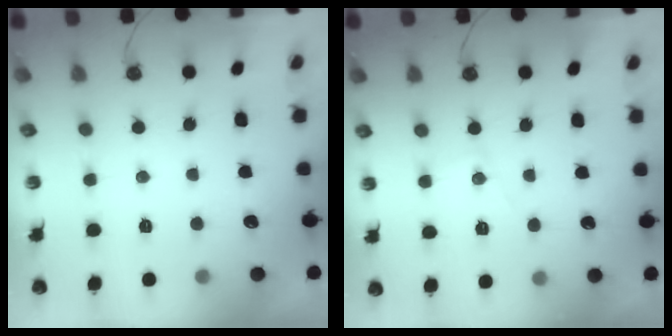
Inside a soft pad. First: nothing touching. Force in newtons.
{"total": 6.3, "press": 6.2, "slide": 0.4}